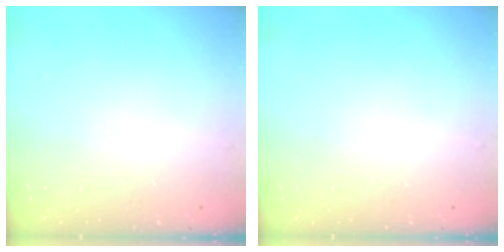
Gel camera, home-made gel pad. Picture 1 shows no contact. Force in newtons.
{"total": 0.0}